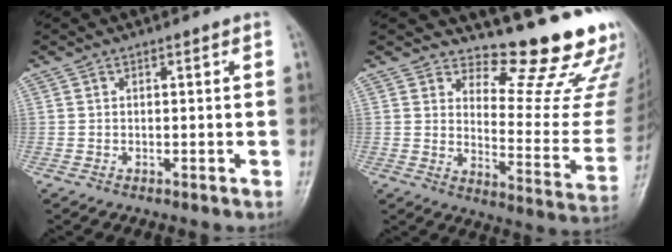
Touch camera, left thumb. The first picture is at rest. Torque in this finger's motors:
{"motor_torque": [0.63, 0.19, -0.32, -0.60, 0.08]}